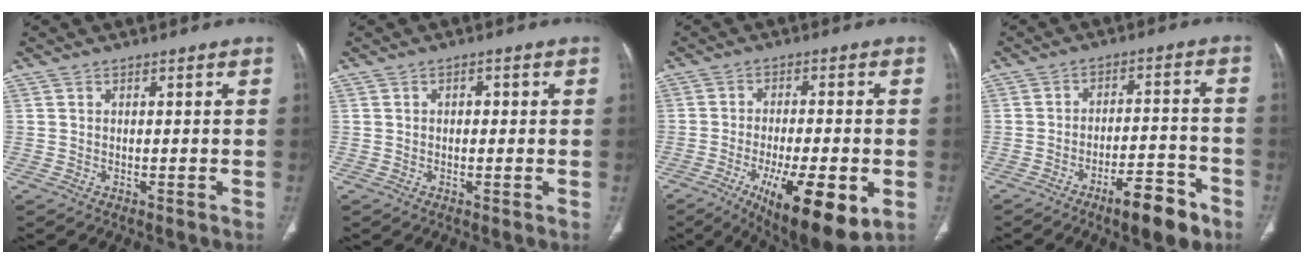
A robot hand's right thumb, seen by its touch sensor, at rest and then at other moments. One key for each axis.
{"total": 1.5, "fx": 0.2, "fy": 0.9, "fz": 1.2, "tx": -0.017, "ty": 0.006, "tz": 0.002}
{"total": 16.6, "fx": -6.2, "fy": 5.1, "fz": 14.5, "tx": -0.205, "ty": -0.003, "tz": -0.083}
{"total": 9.9, "fx": -6.3, "fy": 3.1, "fz": 7.0, "tx": -0.097, "ty": 0.044, "tz": -0.096}